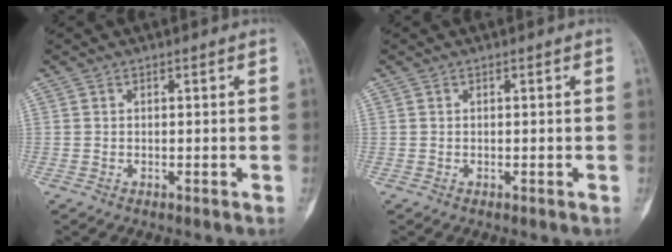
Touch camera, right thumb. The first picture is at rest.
{"total": 0.0}